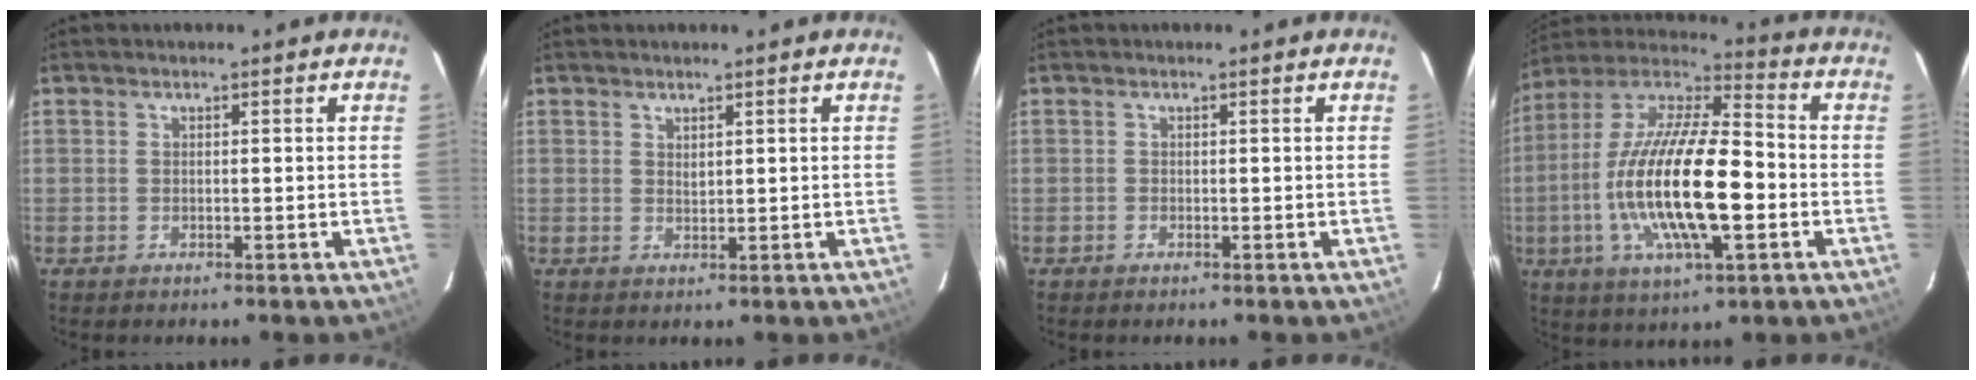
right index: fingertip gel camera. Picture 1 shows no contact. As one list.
[{"total": 1.1, "force": [0.9, 0.5, 0.5], "torque": [-0.006, 0.001, 0.017]}, {"total": 0.0}, {"total": 21.9, "force": [-4.1, 6.7, 20.5], "torque": [-0.396, -0.010, -0.083]}]